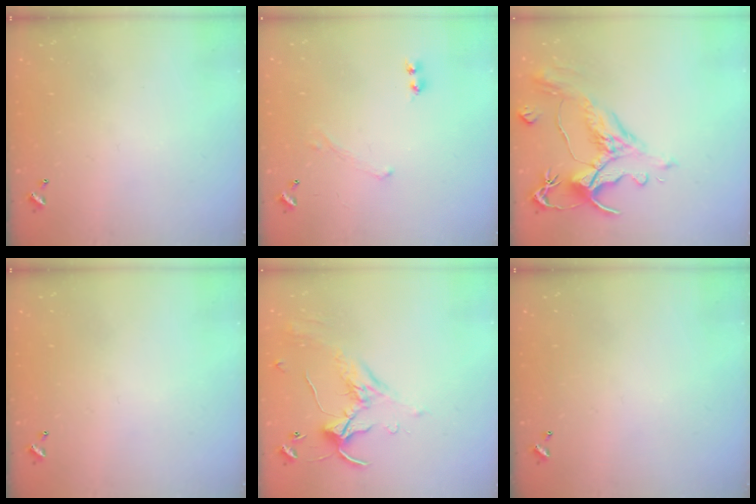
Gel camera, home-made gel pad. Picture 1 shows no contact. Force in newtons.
{"total": 0.7, "press": 0.6, "slide": 0.2}
{"total": 1.6, "press": 0.3, "slide": 1.5}
{"total": 0.0}
{"total": 1.2, "press": 0.6, "slide": 1.1}
{"total": 0.0}